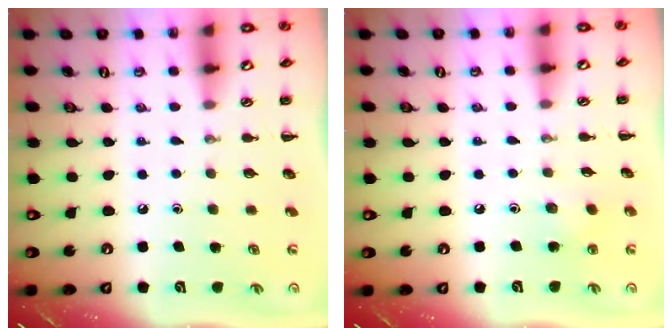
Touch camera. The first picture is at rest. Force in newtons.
{"total": 3.6, "press": 3.4, "slide": 1.2}